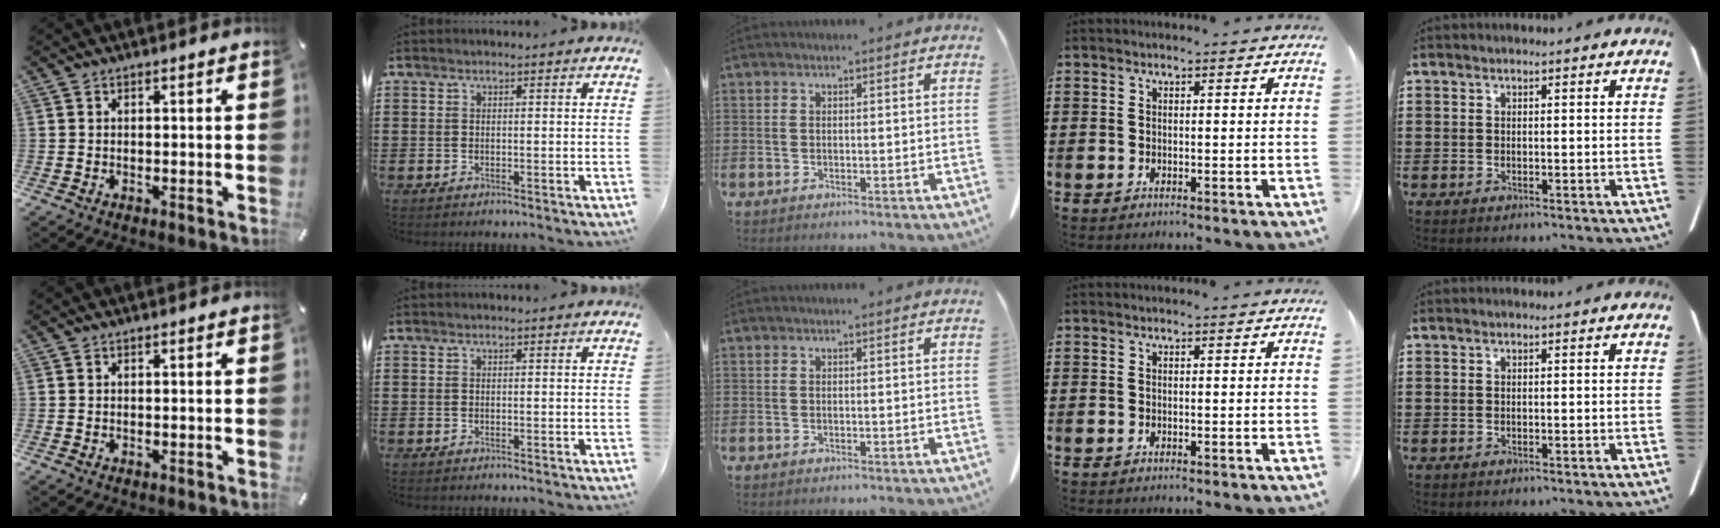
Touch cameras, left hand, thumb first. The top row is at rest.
{}